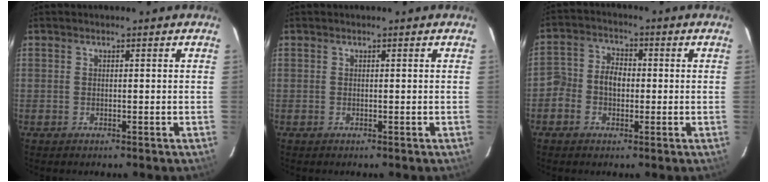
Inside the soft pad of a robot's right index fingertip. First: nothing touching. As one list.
[{"total": 0.0}, {"total": 5.5, "force": [-1.0, 4.4, 3.0], "torque": [-0.056, 0.019, -0.022]}]